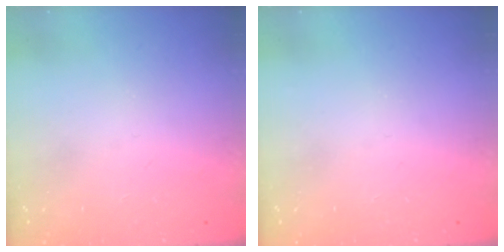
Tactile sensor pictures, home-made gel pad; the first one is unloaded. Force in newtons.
{"total": 0.0}